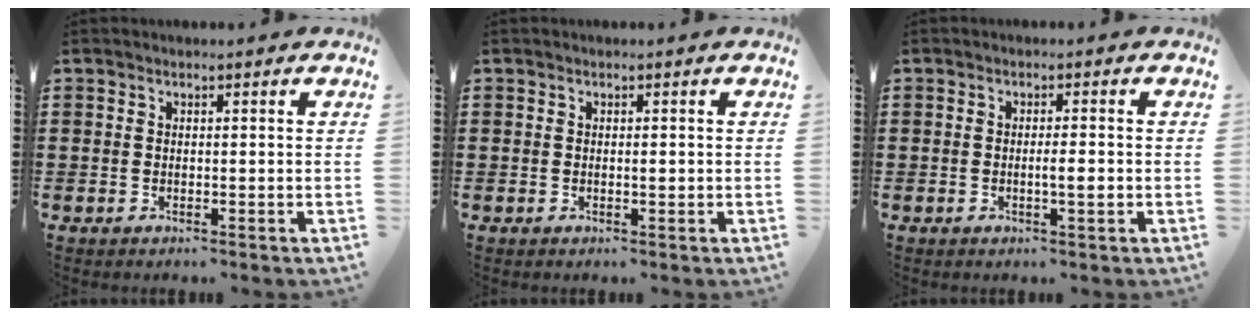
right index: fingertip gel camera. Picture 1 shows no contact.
{"total": 0.7, "force": [0.0, 0.2, 0.7], "torque": [-0.014, 0.000, -0.001]}
{"total": 2.4, "force": [-0.5, 0.3, 2.4], "torque": [-0.040, -0.003, -0.010]}